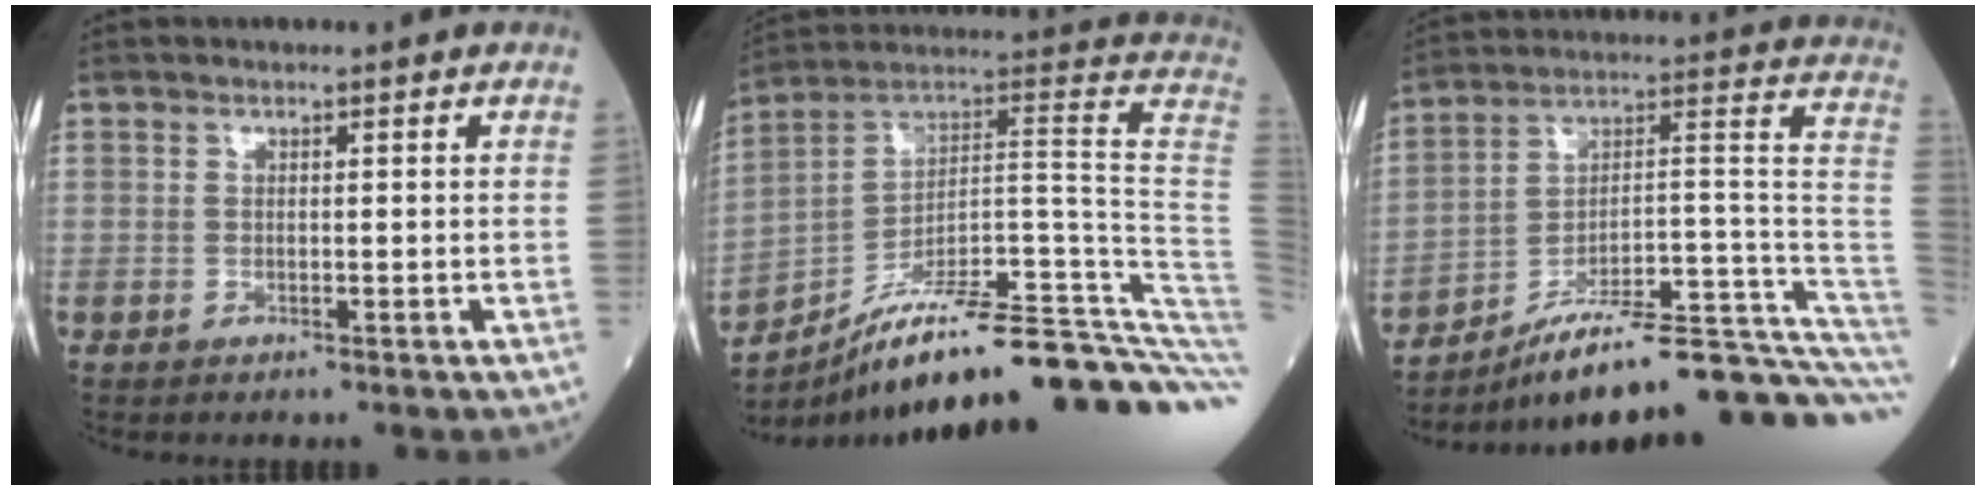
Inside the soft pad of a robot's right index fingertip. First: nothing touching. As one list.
[{"total": 33.3, "force": [-22.9, 3.5, 23.9], "torque": [-0.214, 0.017, -0.326]}, {"total": 27.0, "force": [-21.8, 1.3, 15.9], "torque": [-0.129, 0.035, -0.323]}]